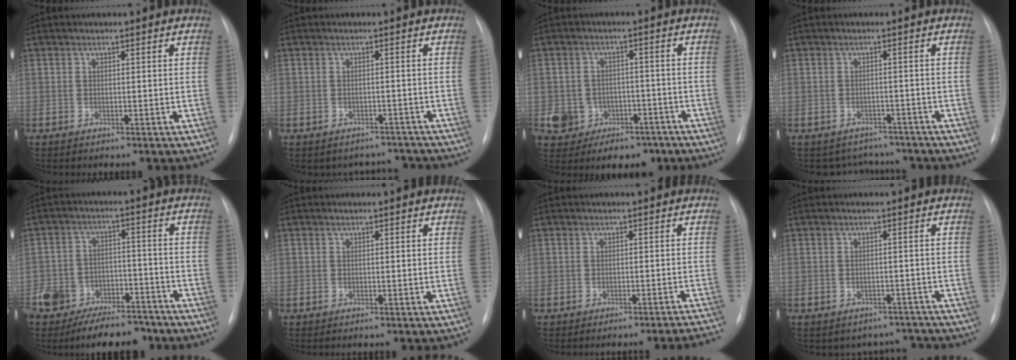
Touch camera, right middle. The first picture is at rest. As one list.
[{"total": 4.5, "force": [-3.9, 2.1, -0.6], "torque": [0.018, 0.026, -0.046]}, {"total": 8.7, "force": [-4.2, 7.2, 2.5], "torque": [-0.042, 0.022, -0.049]}, {"total": 5.6, "force": [-4.9, 2.7, -0.2], "torque": [0.011, 0.020, -0.058]}, {"total": 13.1, "force": [-10.4, 6.1, 5.0], "torque": [-0.071, 0.021, -0.161]}, {"total": 0.0}, {"total": 5.6, "force": [-5.3, -1.4, 0.9], "torque": [0.000, -0.004, -0.056]}, {"total": 5.2, "force": [-4.5, 2.7, -0.6], "torque": [0.025, 0.032, -0.051]}]